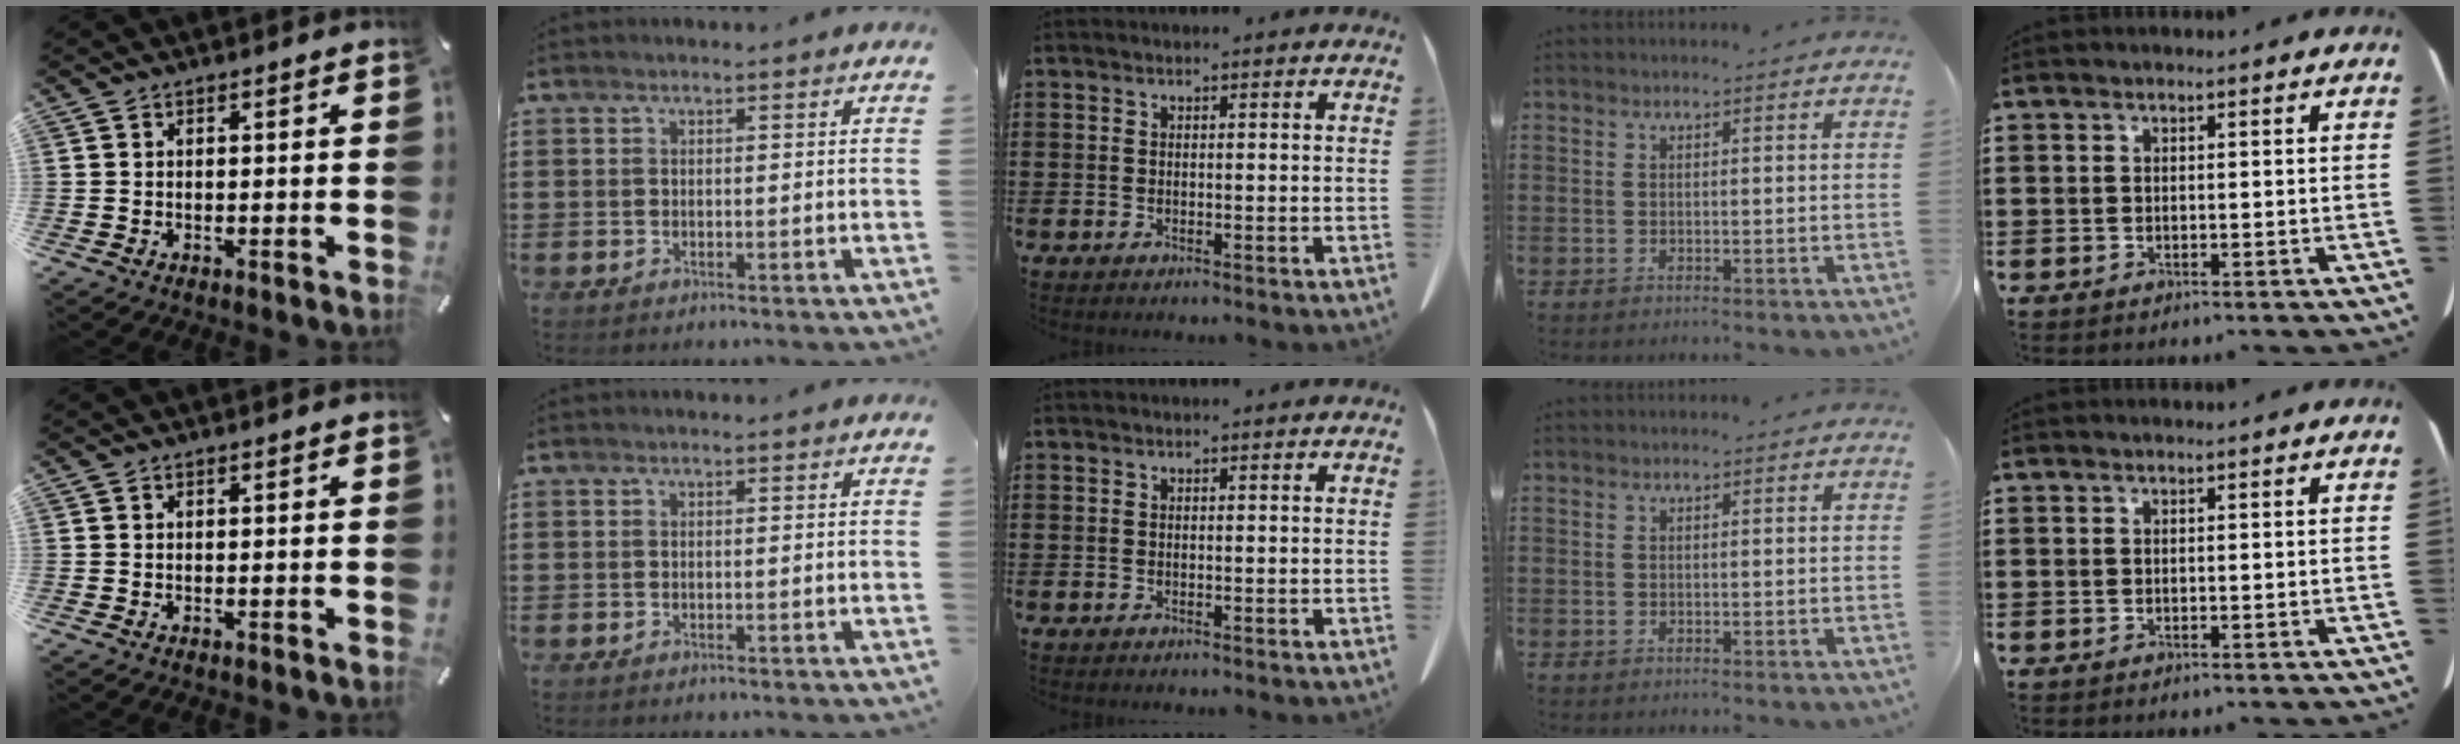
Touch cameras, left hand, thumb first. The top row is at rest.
{}